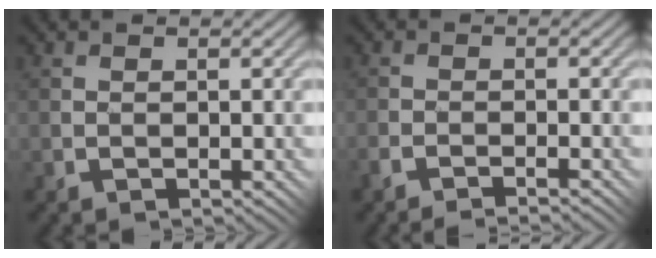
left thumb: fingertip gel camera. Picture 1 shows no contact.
{"total": 2.6, "force": [-2.3, 0.2, 1.2], "torque": [-0.025, 0.004, -0.051]}